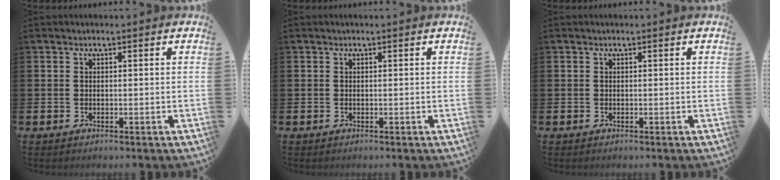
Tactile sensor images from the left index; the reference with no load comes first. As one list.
[{"total": 0.0}, {"total": 0.0}]